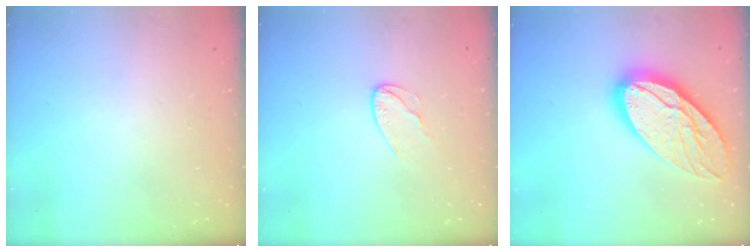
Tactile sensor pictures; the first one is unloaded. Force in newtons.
{"total": 6.3, "press": 6.3, "slide": 0.6}
{"total": 23.7, "press": 23.6, "slide": 2.1}